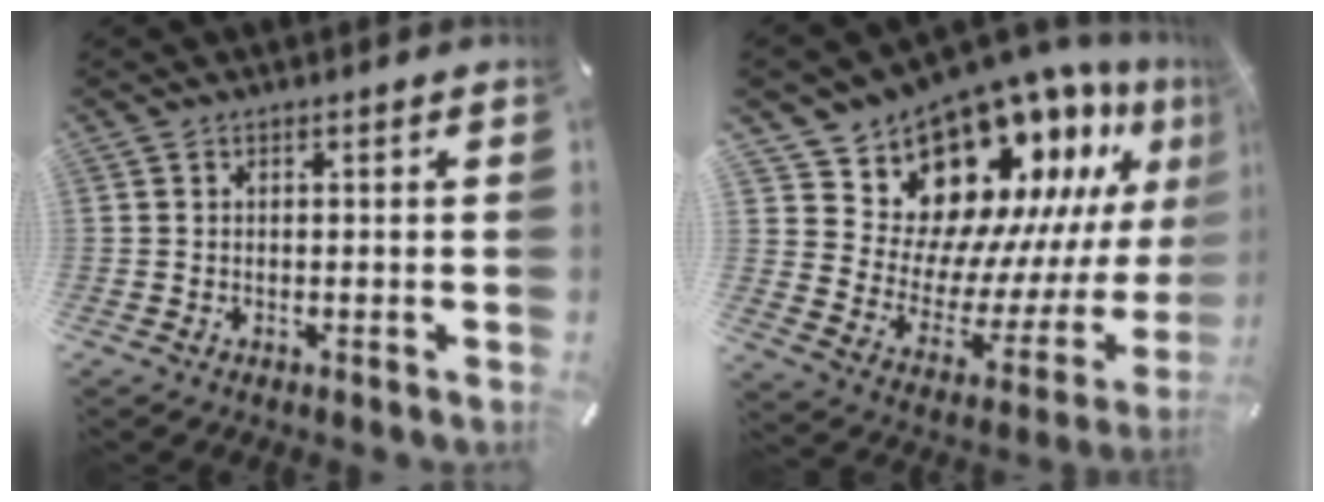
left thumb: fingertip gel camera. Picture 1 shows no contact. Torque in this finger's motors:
{"motor_torque": [1.85, 1.85, 1.58, -1.19, 0.12]}